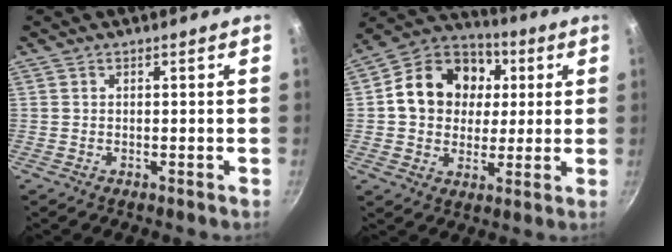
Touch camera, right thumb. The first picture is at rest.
{"total": 17.1, "force": [3.0, 14.0, 9.3], "torque": [-0.129, 0.017, 0.038]}